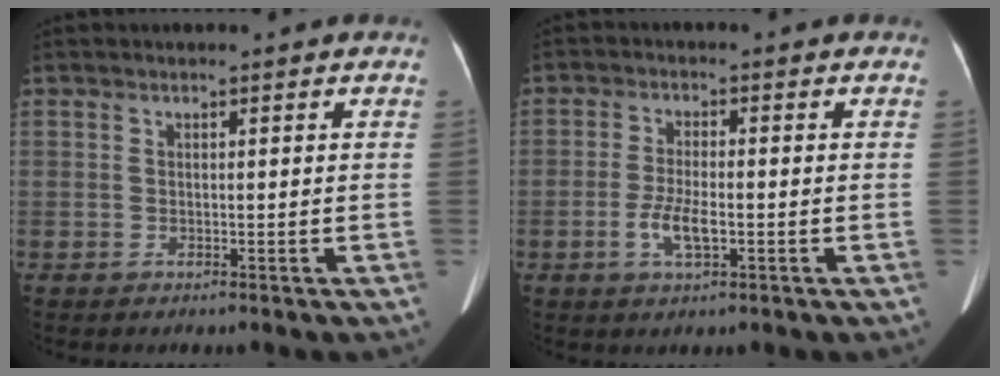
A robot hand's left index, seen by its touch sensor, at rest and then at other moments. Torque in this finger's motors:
{"motor_torque": [0.76, 0.32, 0.08, 0.02]}